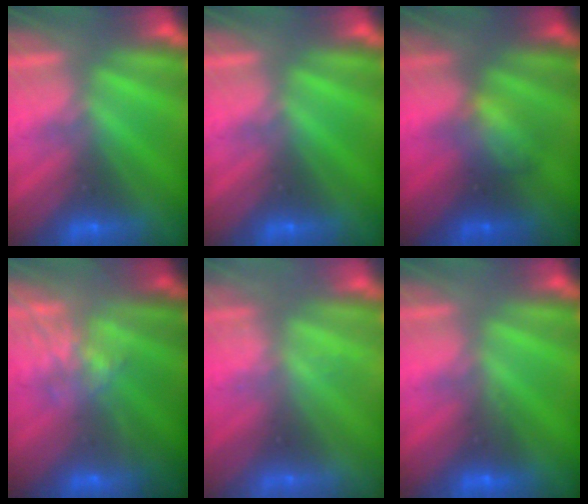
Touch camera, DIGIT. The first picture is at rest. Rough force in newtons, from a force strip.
{"total": 0.0}
{"total": 2.2}
{"total": 9.1}
{"total": 2.2}
{"total": 2.7}